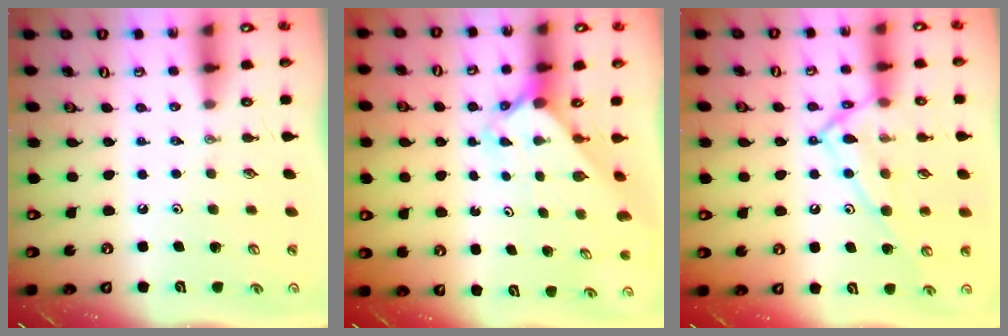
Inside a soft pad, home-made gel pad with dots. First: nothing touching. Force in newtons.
{"total": 2.4, "press": 2.4, "slide": 0.3}
{"total": 14.6, "press": 14.6, "slide": 0.8}